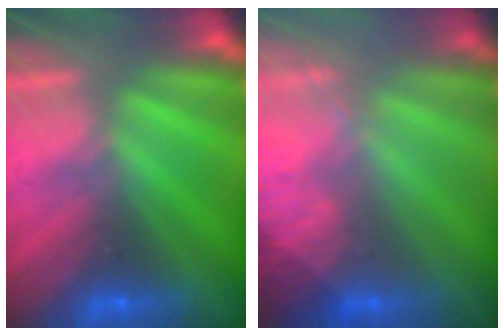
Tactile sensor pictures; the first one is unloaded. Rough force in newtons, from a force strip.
{"total": 2.9}